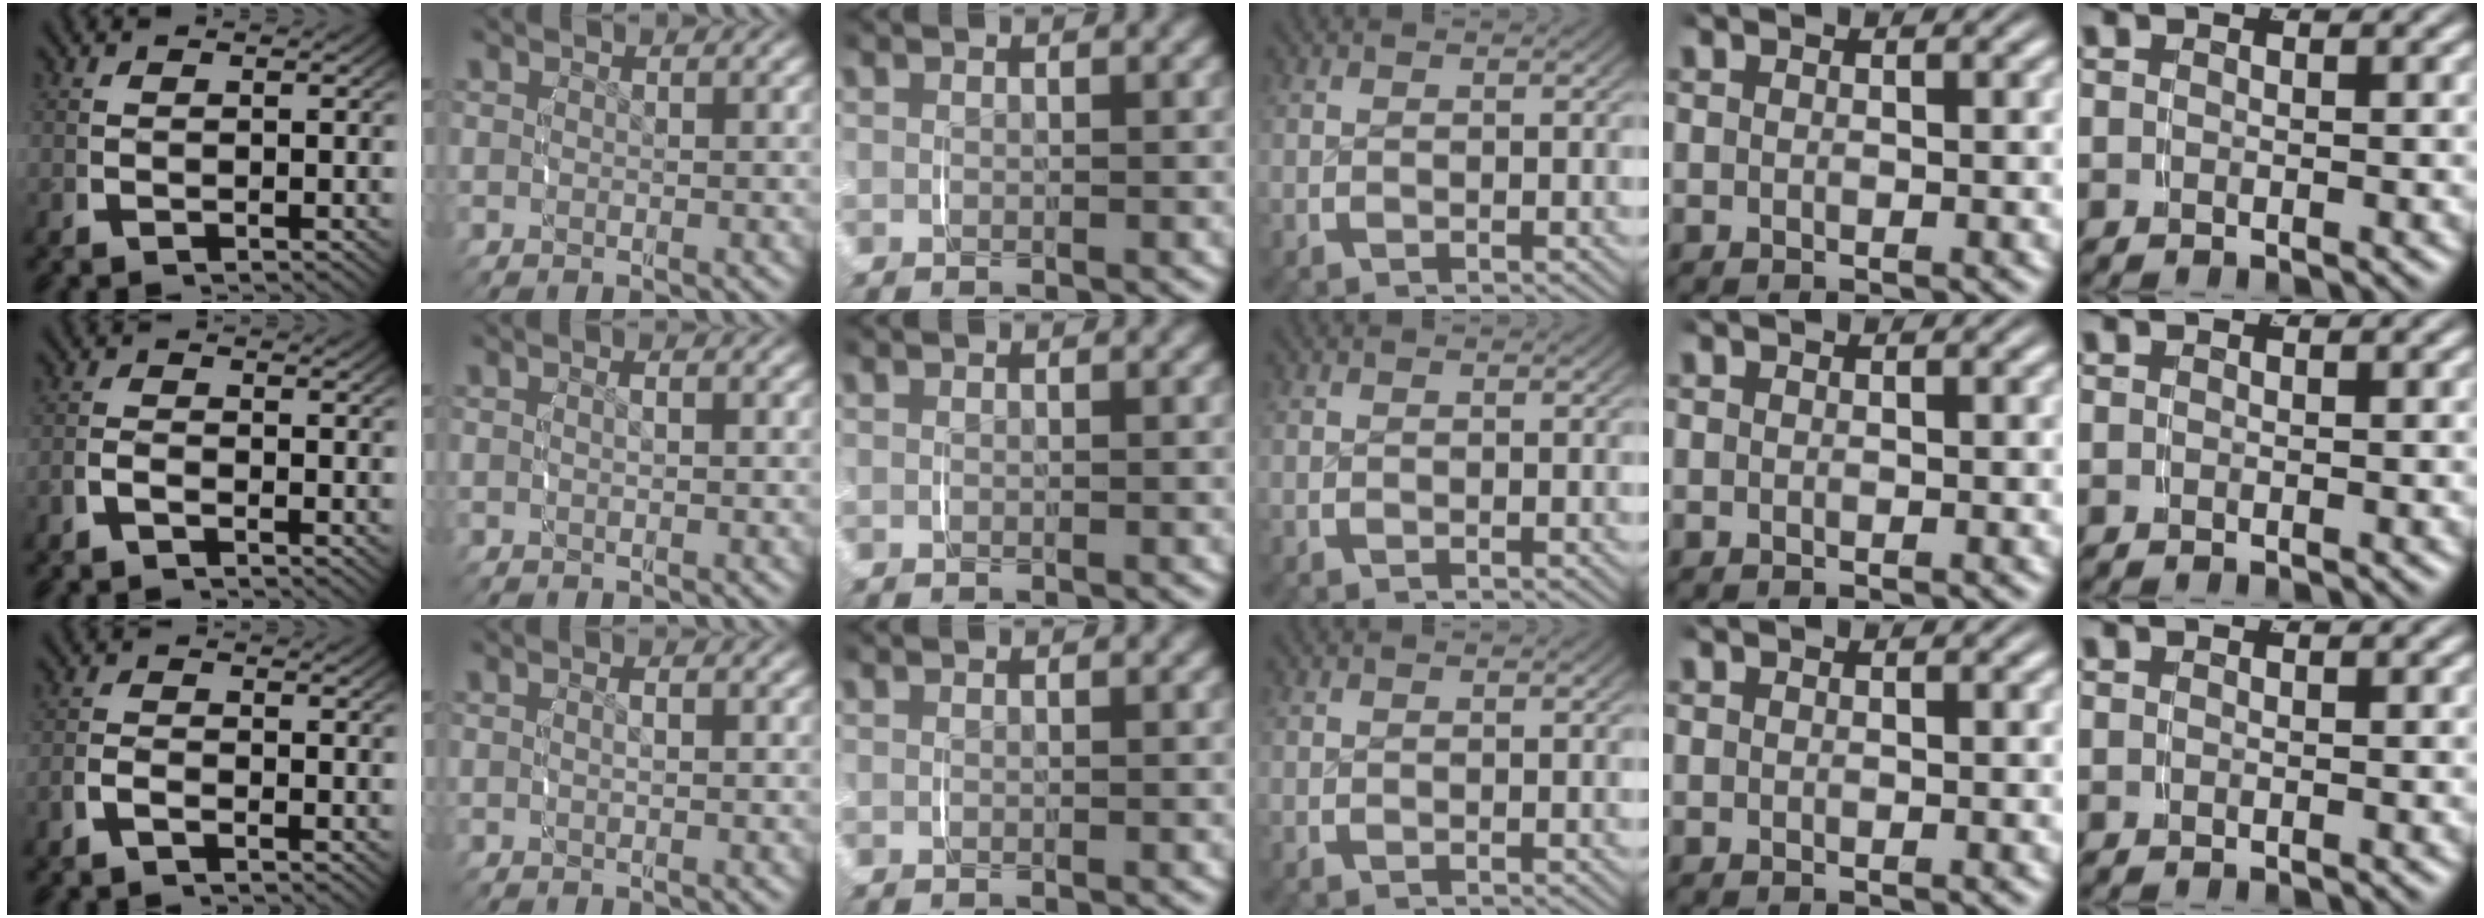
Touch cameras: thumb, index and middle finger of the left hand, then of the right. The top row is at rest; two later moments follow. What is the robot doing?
{"motion": "lift_and_place", "object": "pen bag"}